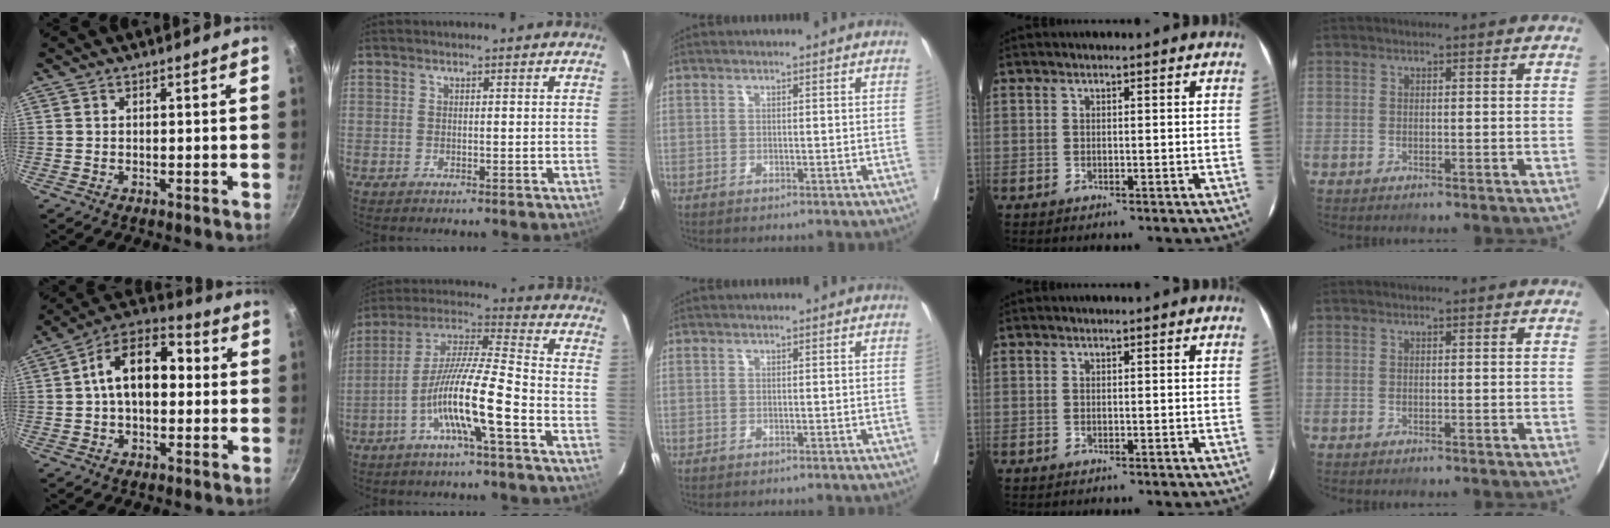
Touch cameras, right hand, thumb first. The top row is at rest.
{"thumb": {"total": 13.9, "force": [1.3, 8.4, 11.0], "torque": [-0.162, 0.037, 0.006]}, "index": {"total": 12.7, "force": [-5.1, 0.1, 11.6], "torque": [-0.227, 0.009, -0.098]}}